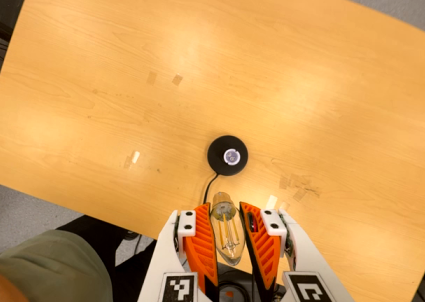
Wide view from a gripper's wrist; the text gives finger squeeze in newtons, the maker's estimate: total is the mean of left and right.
{"total": 19.0, "left": 19.9, "right": 18.2}